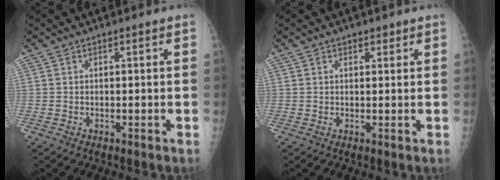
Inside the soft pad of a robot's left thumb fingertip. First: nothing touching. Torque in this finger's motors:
{"motor_torque": [-0.24, 0.20, -0.16, -0.06, 0.02]}